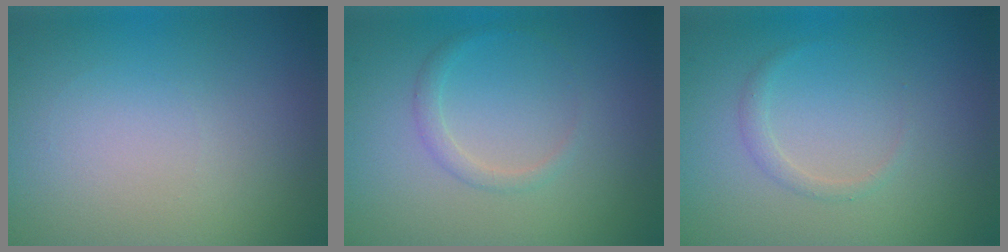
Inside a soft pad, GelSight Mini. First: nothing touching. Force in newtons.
{"total": 1.2, "press": 1.2, "slide": 0.1}
{"total": 1.0, "press": 1.0, "slide": 0.1}